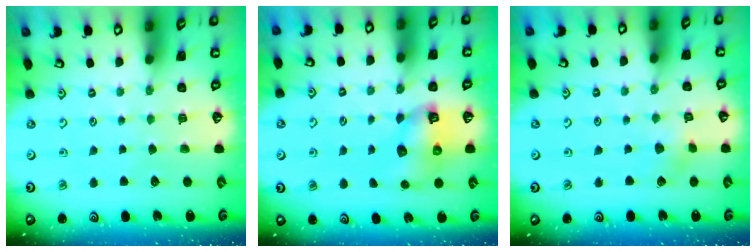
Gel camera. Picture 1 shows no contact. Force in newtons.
{"total": 9.3, "press": 9.2, "slide": 0.9}
{"total": 3.7, "press": 3.6, "slide": 0.5}